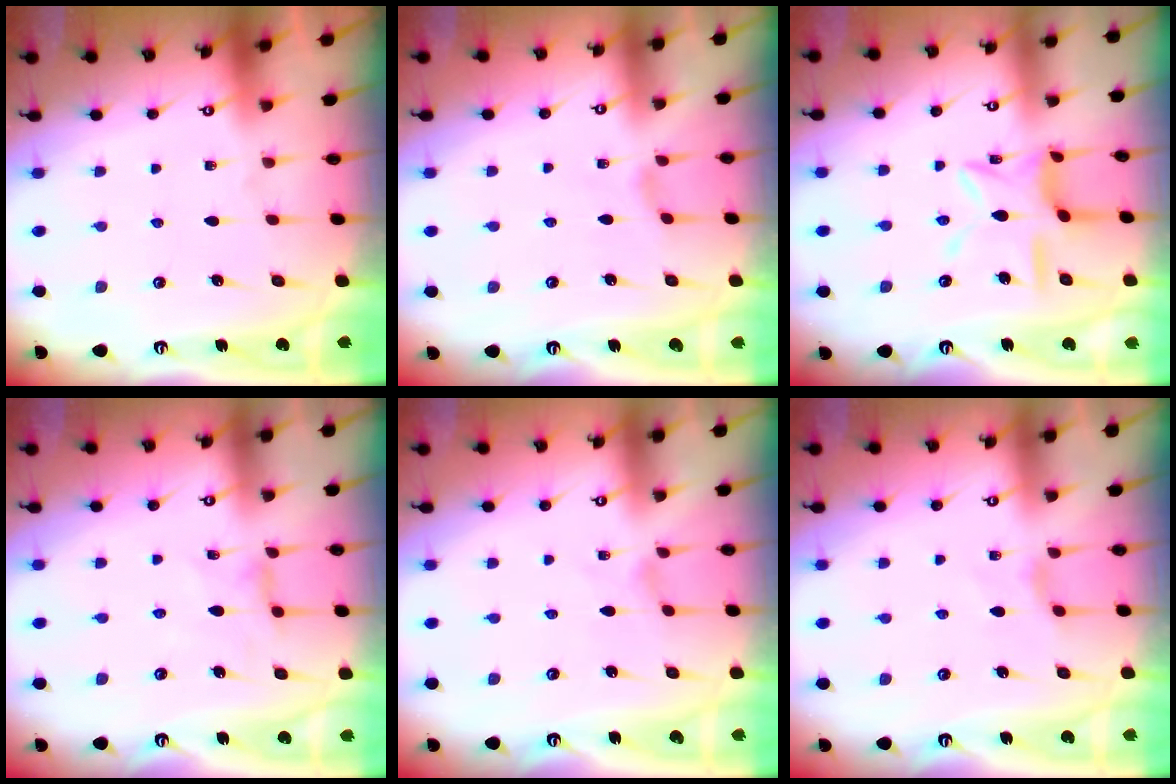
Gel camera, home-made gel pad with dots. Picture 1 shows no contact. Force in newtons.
{"total": 1.1, "press": 1.1, "slide": 0.4}
{"total": 11.0, "press": 11.0, "slide": 0.8}
{"total": 2.5, "press": 2.5, "slide": 0.5}
{"total": 0.0}
{"total": 2.7, "press": 2.6, "slide": 0.5}